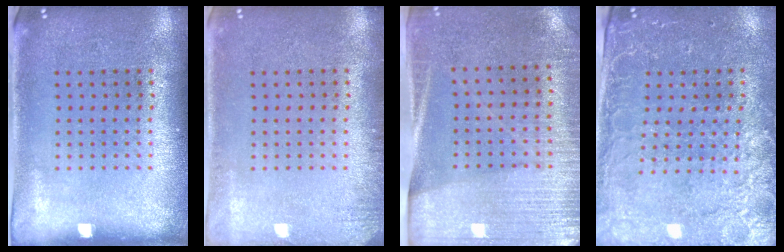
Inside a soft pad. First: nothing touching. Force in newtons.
{"total": 1.4, "press": 1.4, "slide": 0.2}
{"total": 2.8, "press": 2.5, "slide": 1.3}
{"total": 3.0, "press": 2.8, "slide": 1.2}